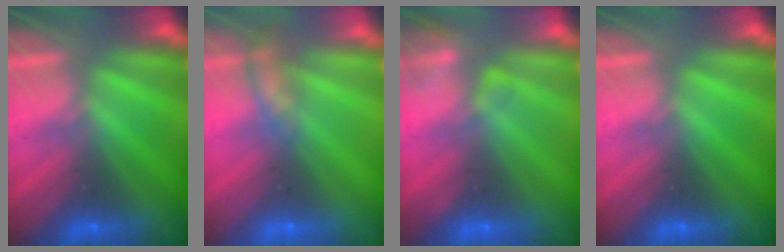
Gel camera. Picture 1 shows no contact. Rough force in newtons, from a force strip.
{"total": 2.3}
{"total": 2.4}
{"total": 0.0}